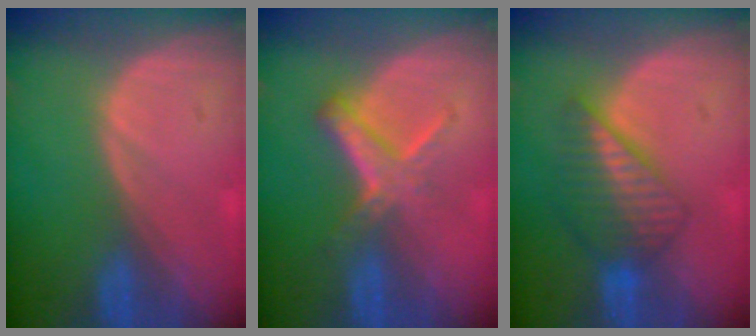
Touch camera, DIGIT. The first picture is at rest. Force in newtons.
{"total": 5.8, "press": 5.1, "slide": 2.9}
{"total": 6.5, "press": 6.2, "slide": 2.1}